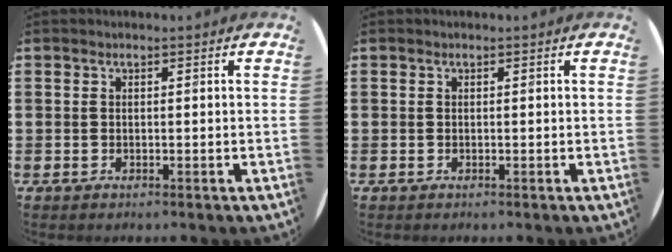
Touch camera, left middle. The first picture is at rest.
{"total": 0.0}